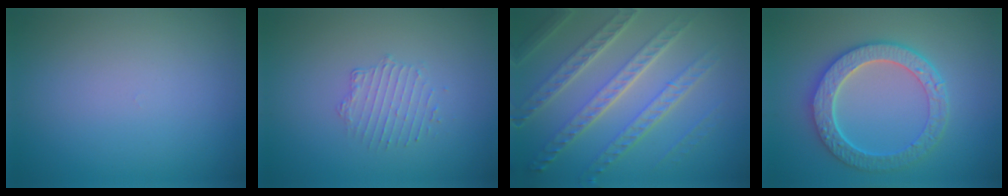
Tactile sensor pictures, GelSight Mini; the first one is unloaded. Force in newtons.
{"total": 1.6, "press": 0.9, "slide": 1.3}
{"total": 7.1, "press": 5.0, "slide": 5.0}
{"total": 5.6, "press": 4.7, "slide": 3.1}